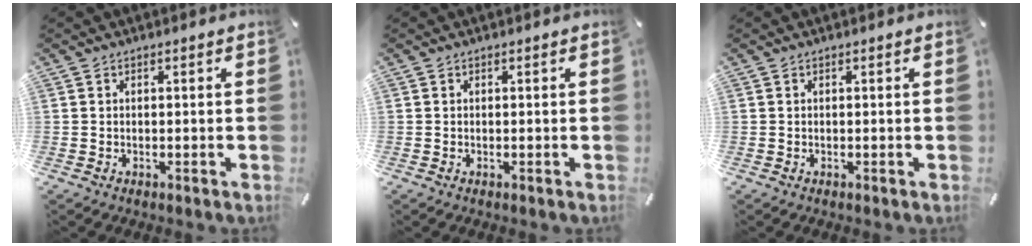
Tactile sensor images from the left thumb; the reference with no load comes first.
{"total": 0.0}
{"total": 0.0}